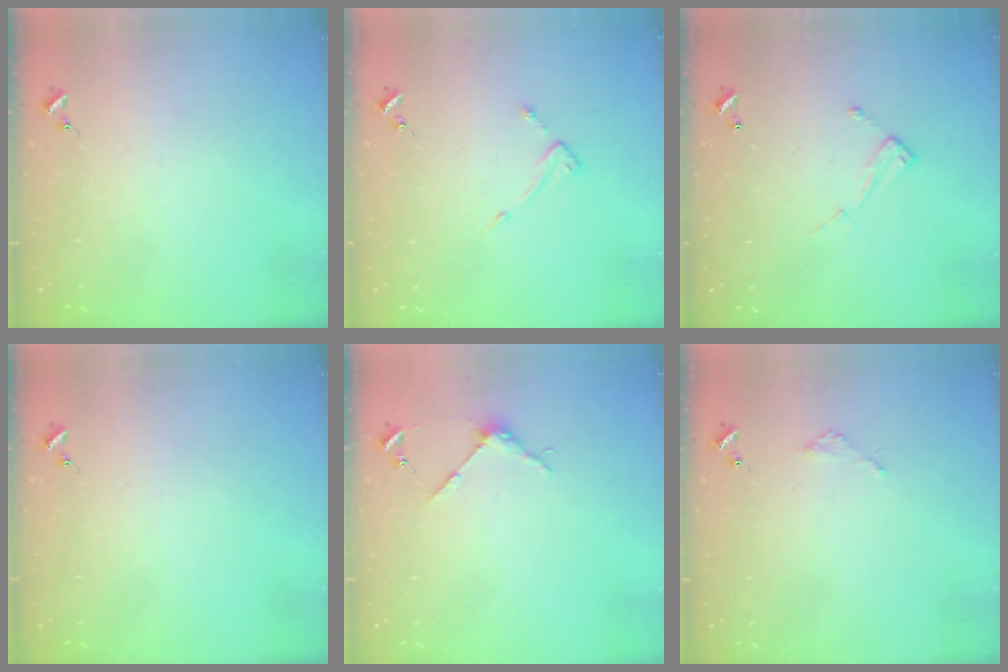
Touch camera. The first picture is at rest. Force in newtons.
{"total": 3.6, "press": 3.6, "slide": 0.4}
{"total": 7.1, "press": 7.1, "slide": 0.3}
{"total": 0.0}
{"total": 3.8, "press": 3.7, "slide": 0.4}
{"total": 2.1, "press": 2.1, "slide": 0.2}